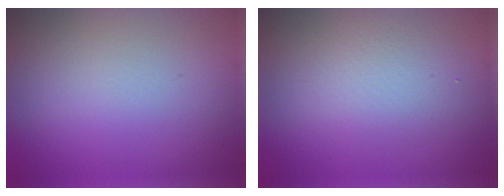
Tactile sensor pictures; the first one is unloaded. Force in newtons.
{"total": 2.8, "press": 2.8, "slide": 0.1}